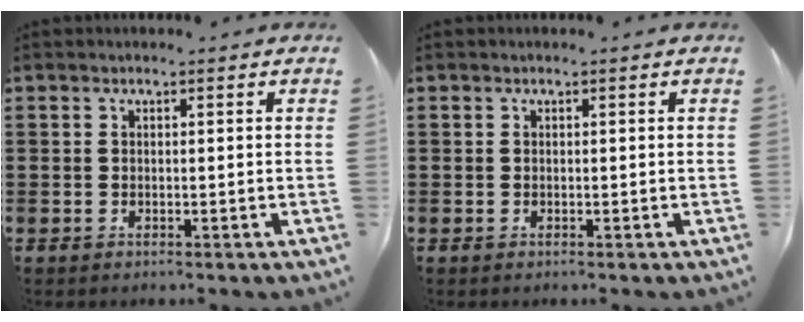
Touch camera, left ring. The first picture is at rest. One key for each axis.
{"total": 0.0}